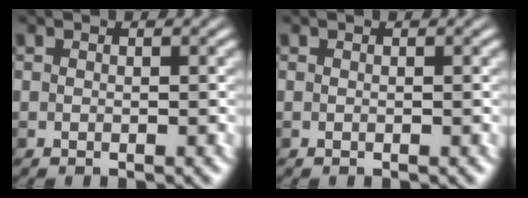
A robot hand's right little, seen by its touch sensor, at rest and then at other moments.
{"total": 0.0}